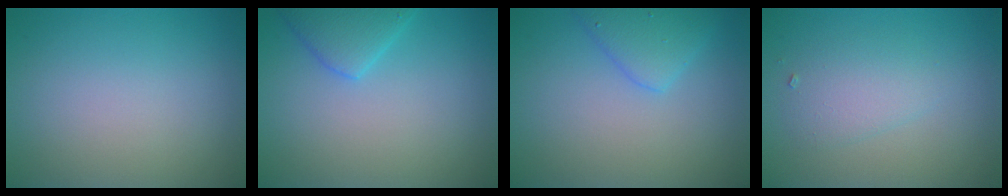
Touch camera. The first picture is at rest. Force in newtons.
{"total": 2.9, "press": 2.9, "slide": 0.2}
{"total": 3.0, "press": 3.0, "slide": 0.1}
{"total": 2.3, "press": 2.3, "slide": 0.2}